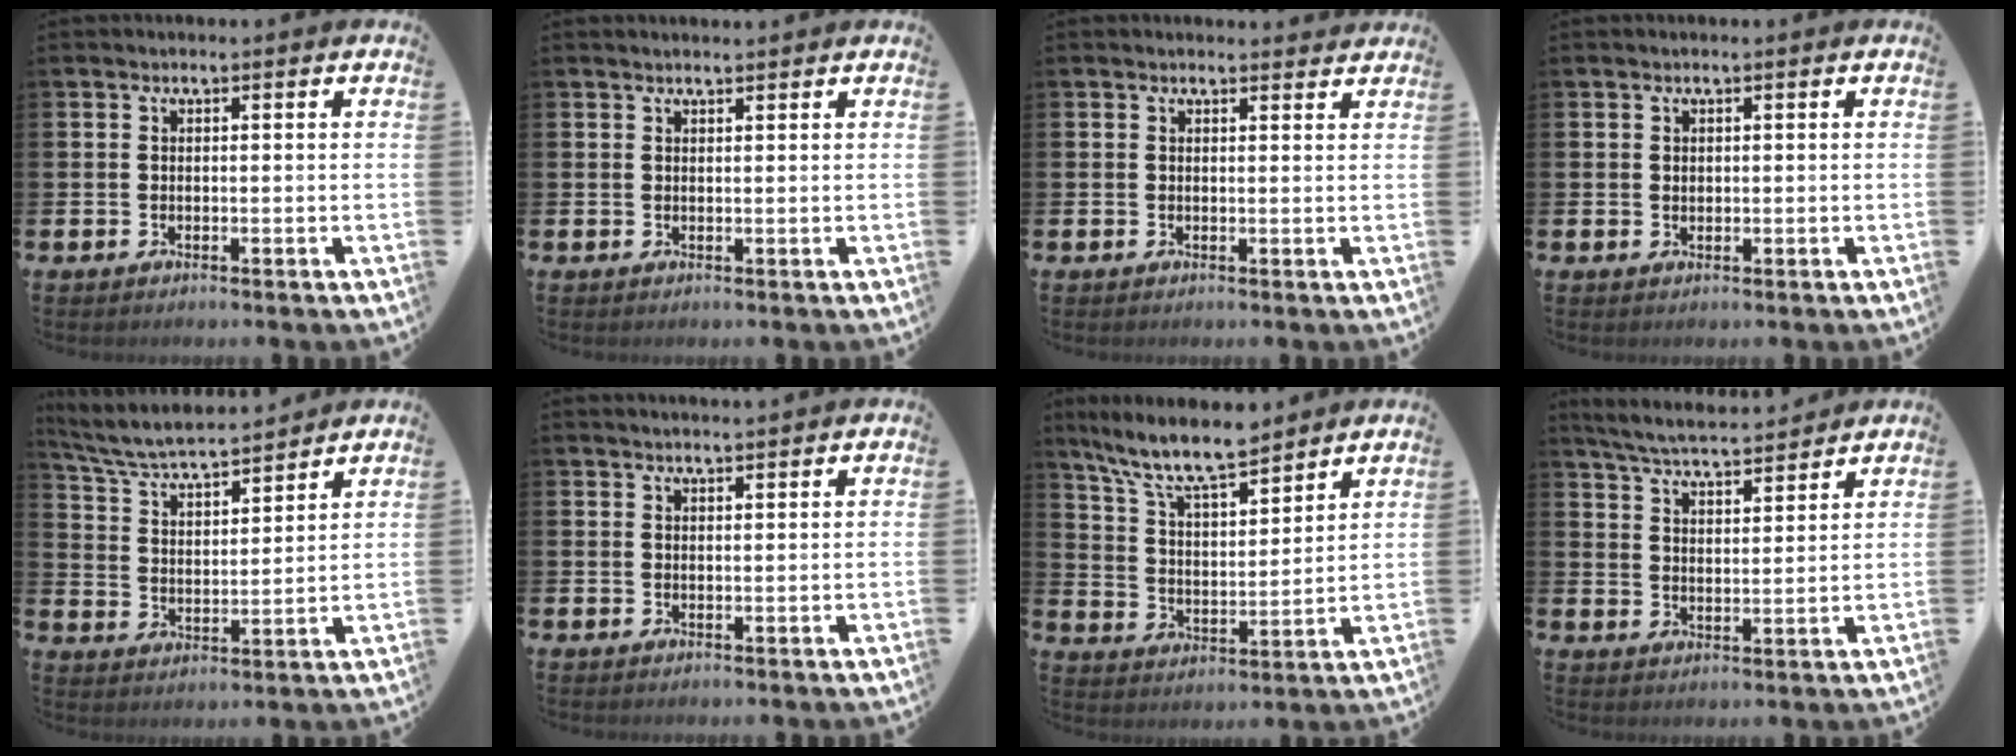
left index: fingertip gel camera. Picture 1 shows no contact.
{"total": 0.9, "force": [0.9, 0.0, 0.2], "torque": [0.007, -0.004, 0.015]}
{"total": 1.2, "force": [1.2, 0.2, 0.0], "torque": [0.005, -0.003, 0.021]}
{"total": 0.7, "force": [0.5, 0.5, 0.2], "torque": [0.006, -0.001, 0.006]}
{"total": 6.1, "force": [5.9, 0.5, 1.8], "torque": [-0.066, -0.042, 0.100]}
{"total": 1.7, "force": [1.7, -0.1, 0.1], "torque": [-0.001, -0.008, 0.030]}
{"total": 10.3, "force": [9.1, 1.9, 4.5], "torque": [-0.115, -0.047, 0.162]}
{"total": 5.7, "force": [5.5, 0.3, 1.2], "torque": [-0.049, -0.032, 0.099]}